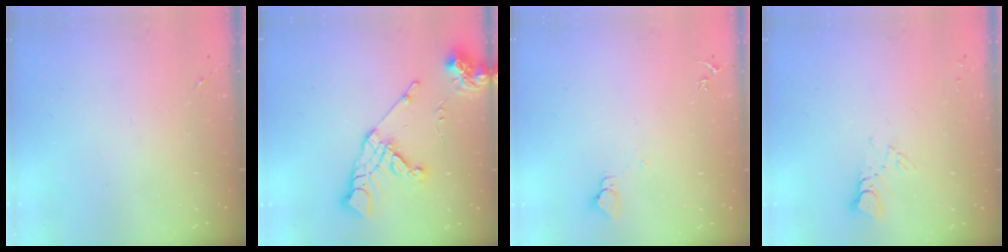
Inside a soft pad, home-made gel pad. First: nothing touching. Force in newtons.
{"total": 14.4, "press": 14.3, "slide": 1.9}
{"total": 2.7, "press": 2.7, "slide": 0.1}
{"total": 4.5, "press": 4.5, "slide": 0.5}